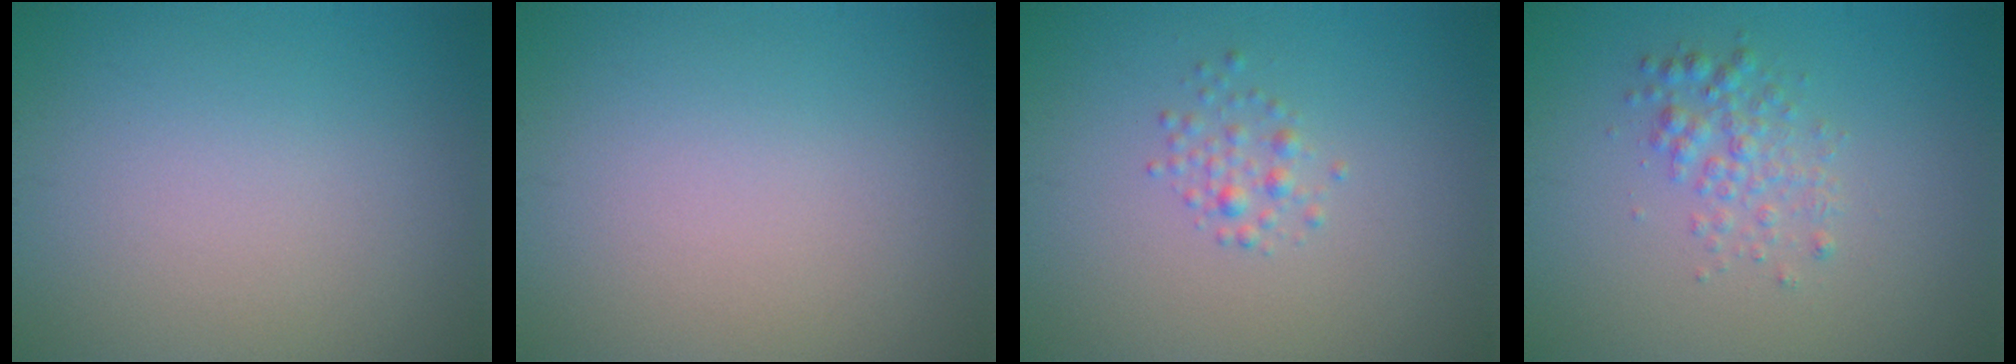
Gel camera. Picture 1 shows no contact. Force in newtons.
{"total": 0.0}
{"total": 1.3, "press": 1.3, "slide": 0.0}
{"total": 2.2, "press": 2.2, "slide": 0.0}